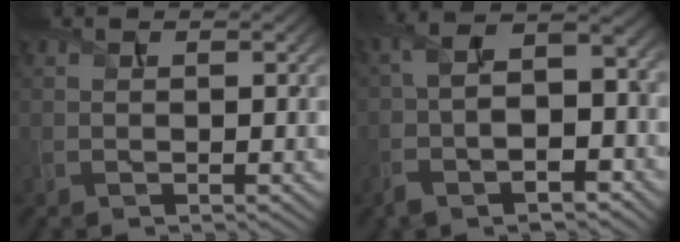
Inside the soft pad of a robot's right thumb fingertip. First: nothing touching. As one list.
[{"total": 11.0, "force": [-3.0, 5.6, 9.0], "torque": [-0.183, -0.012, -0.051]}]